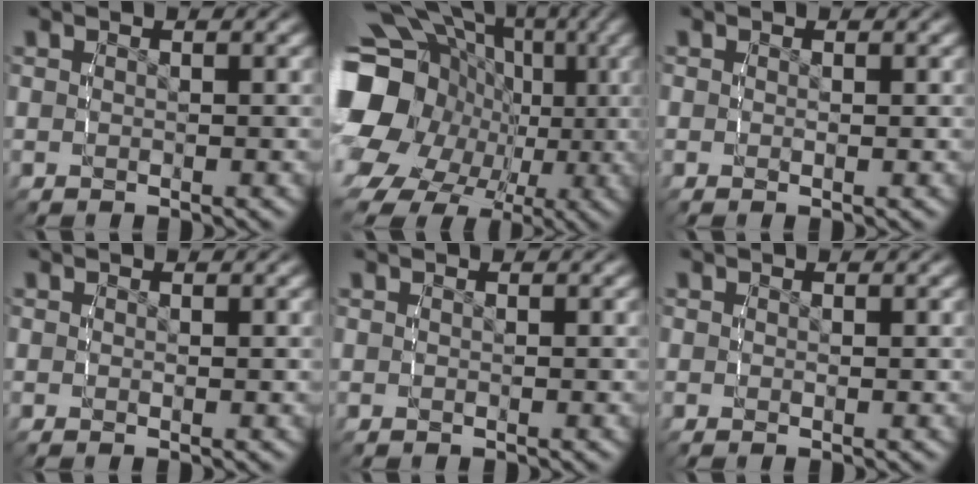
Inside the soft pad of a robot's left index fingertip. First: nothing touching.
{"total": 15.9, "force": [-0.8, 13.4, 8.6], "torque": [-0.170, -0.044, -0.004]}
{"total": 0.0}
{"total": 0.0}
{"total": 0.0}
{"total": 0.0}